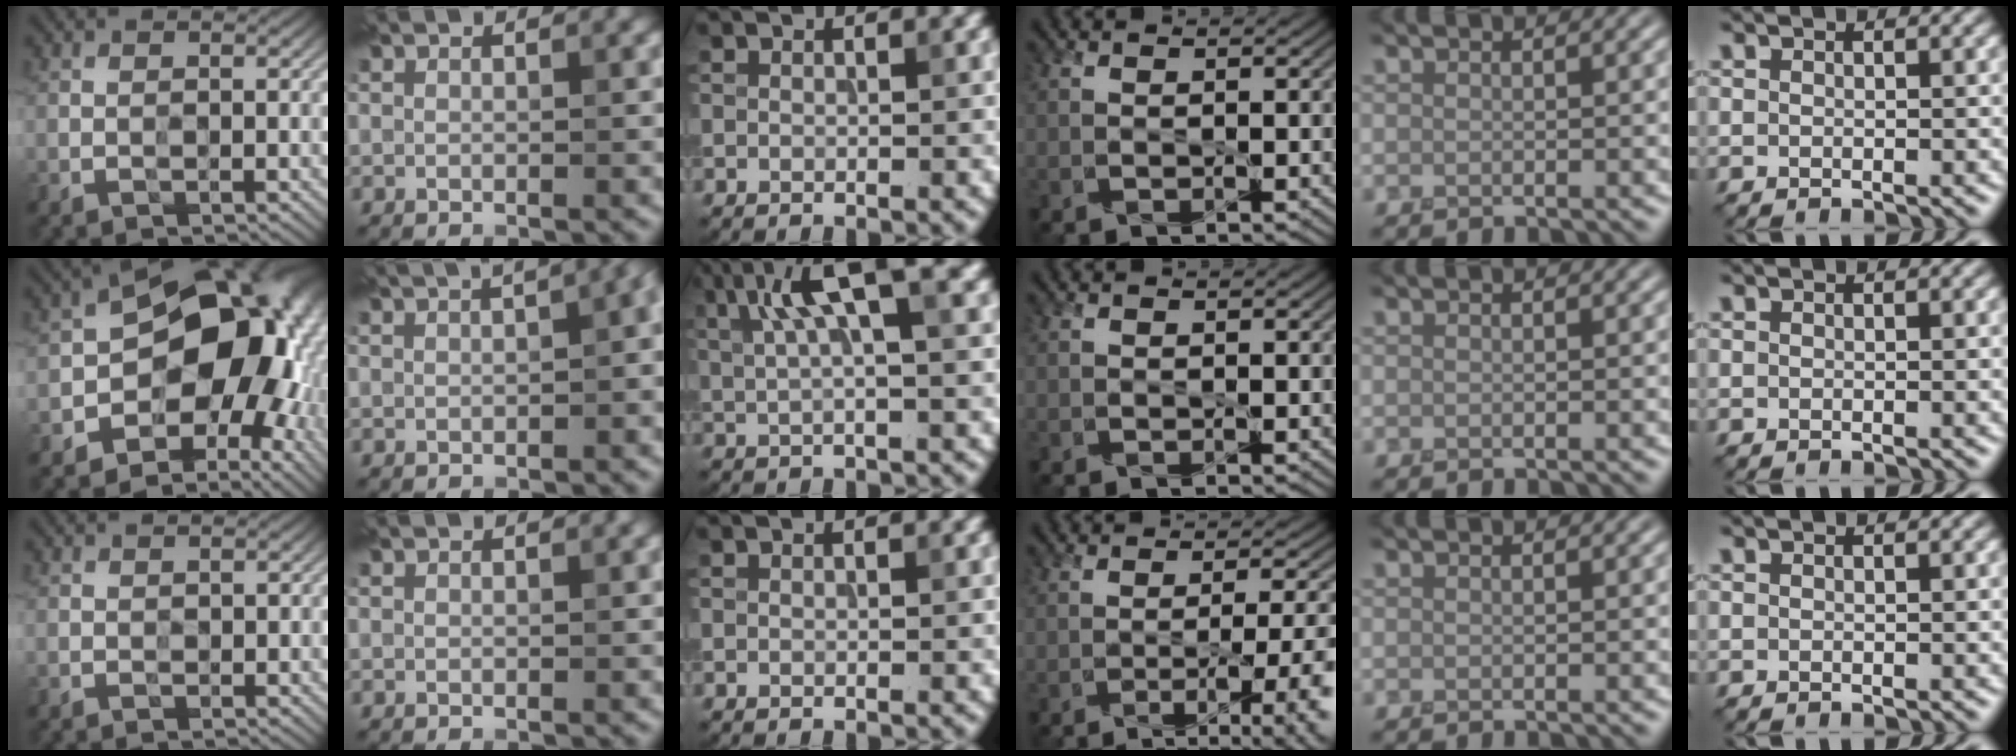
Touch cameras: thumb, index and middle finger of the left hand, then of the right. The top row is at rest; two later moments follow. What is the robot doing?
{"motion": "peel", "object": "velcro strap"}